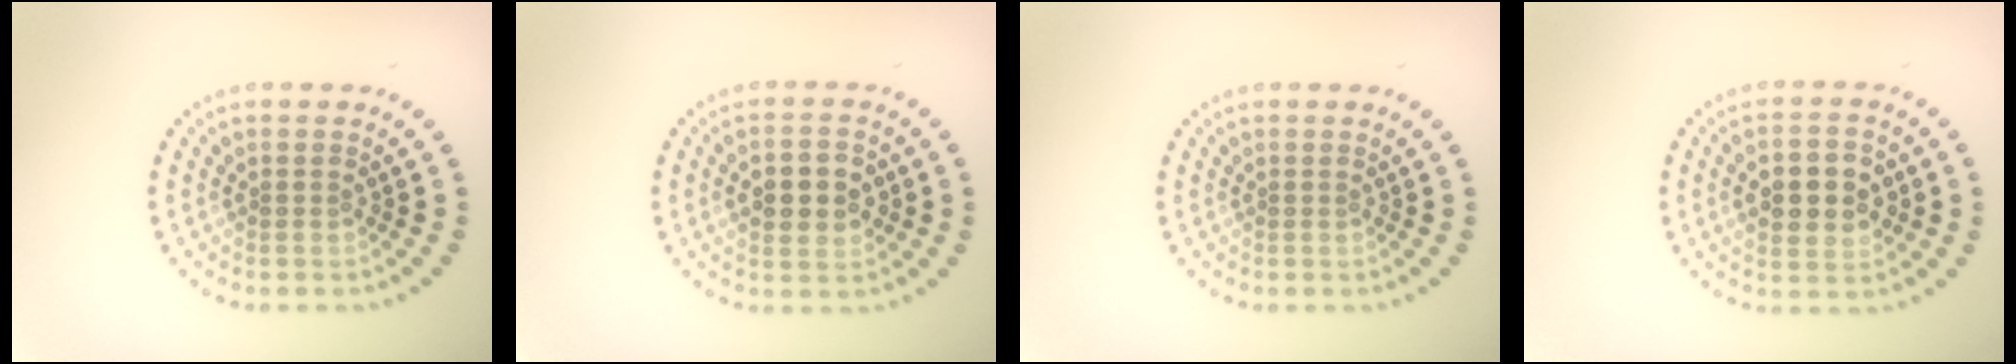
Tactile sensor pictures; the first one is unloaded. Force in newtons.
{"total": 4.7, "press": 4.7, "slide": 0.3}
{"total": 0.0}
{"total": 5.3, "press": 5.3, "slide": 0.2}